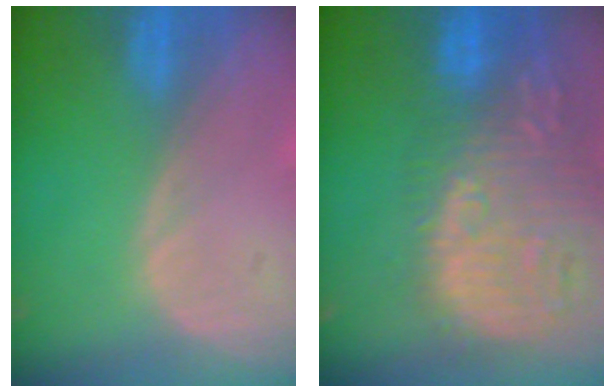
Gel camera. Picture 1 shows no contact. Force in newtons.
{"total": 15.7, "press": 13.1, "slide": 8.6}